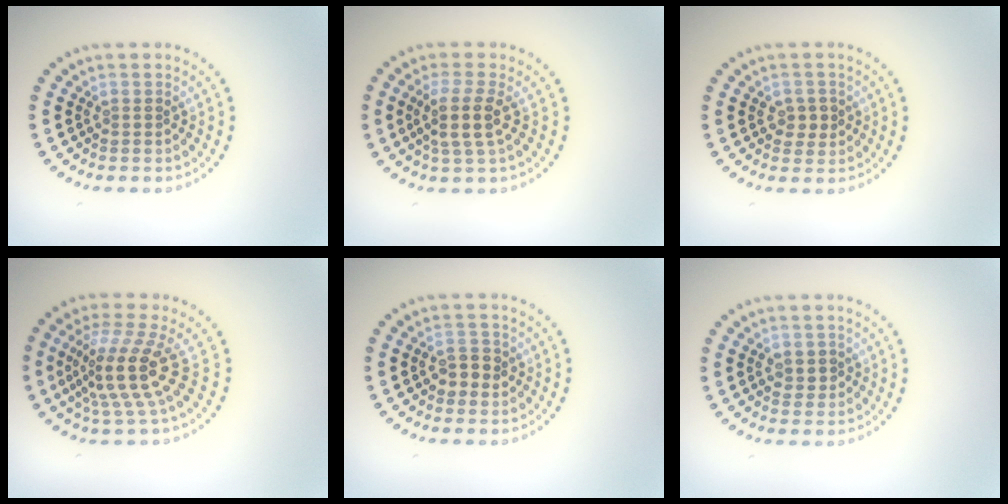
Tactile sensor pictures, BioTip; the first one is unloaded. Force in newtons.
{"total": 2.9, "press": 2.3, "slide": 1.7}
{"total": 1.9, "press": 1.8, "slide": 0.3}
{"total": 5.1, "press": 3.7, "slide": 3.5}
{"total": 2.2, "press": 2.2, "slide": 0.3}
{"total": 1.3, "press": 1.3, "slide": 0.3}